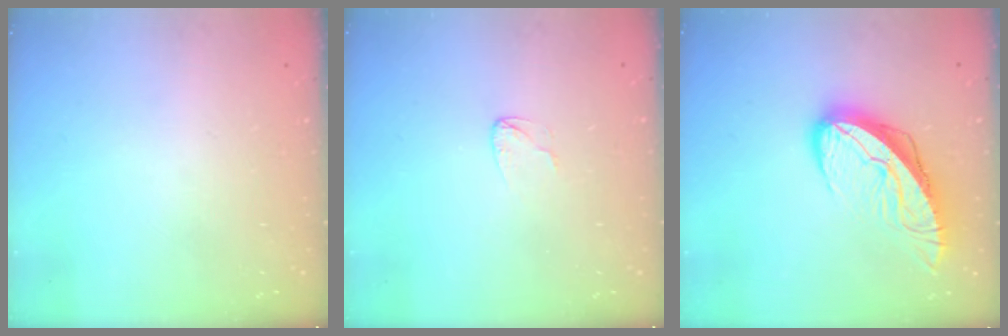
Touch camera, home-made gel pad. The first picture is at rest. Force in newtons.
{"total": 3.4, "press": 3.4, "slide": 0.3}
{"total": 11.1, "press": 11.0, "slide": 1.3}